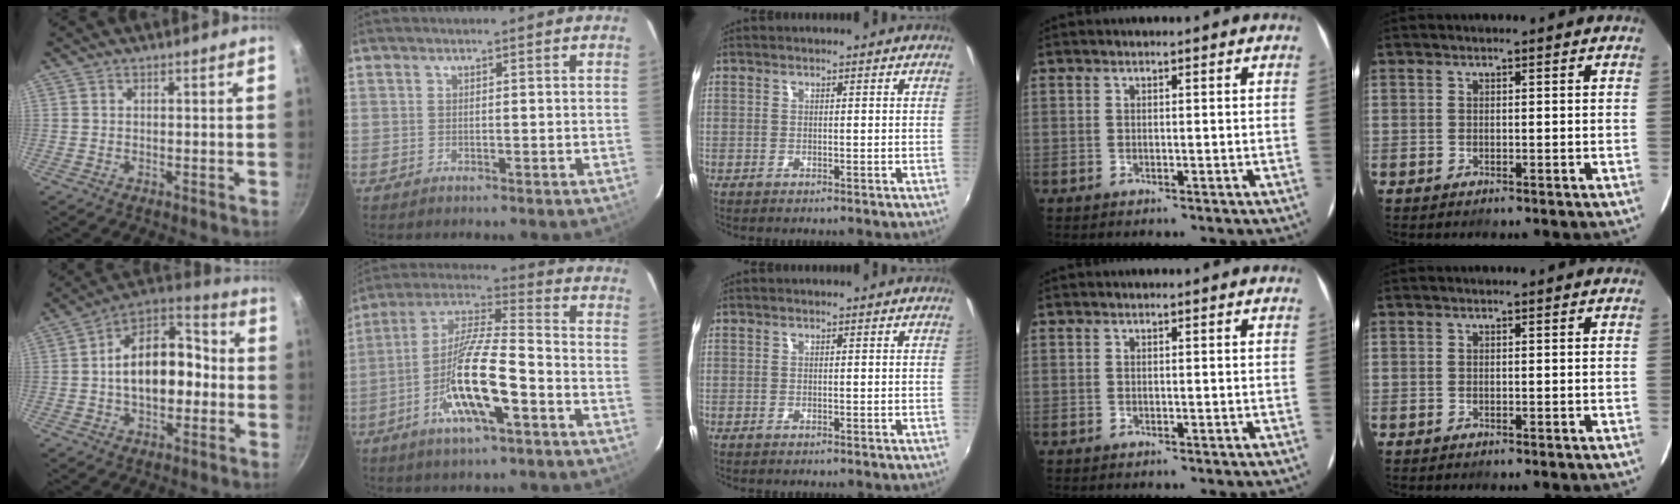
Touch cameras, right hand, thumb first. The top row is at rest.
{"thumb": {"total": 16.8, "force": [-1.0, 10.8, 12.9], "torque": [-0.167, 0.050, -0.030]}, "index": {"total": 15.7, "force": [-6.5, 3.3, 14.0], "torque": [-0.280, -0.011, -0.127]}}